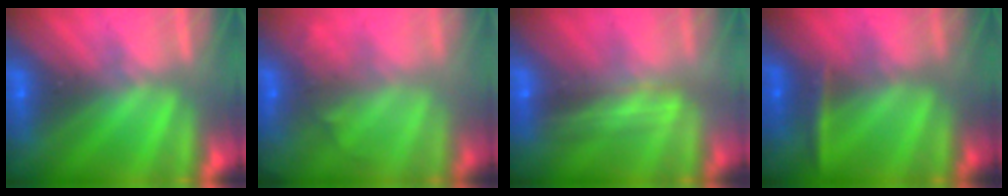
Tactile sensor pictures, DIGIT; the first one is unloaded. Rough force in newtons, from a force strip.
{"total": 9.4}
{"total": 2.4}
{"total": 2.4}